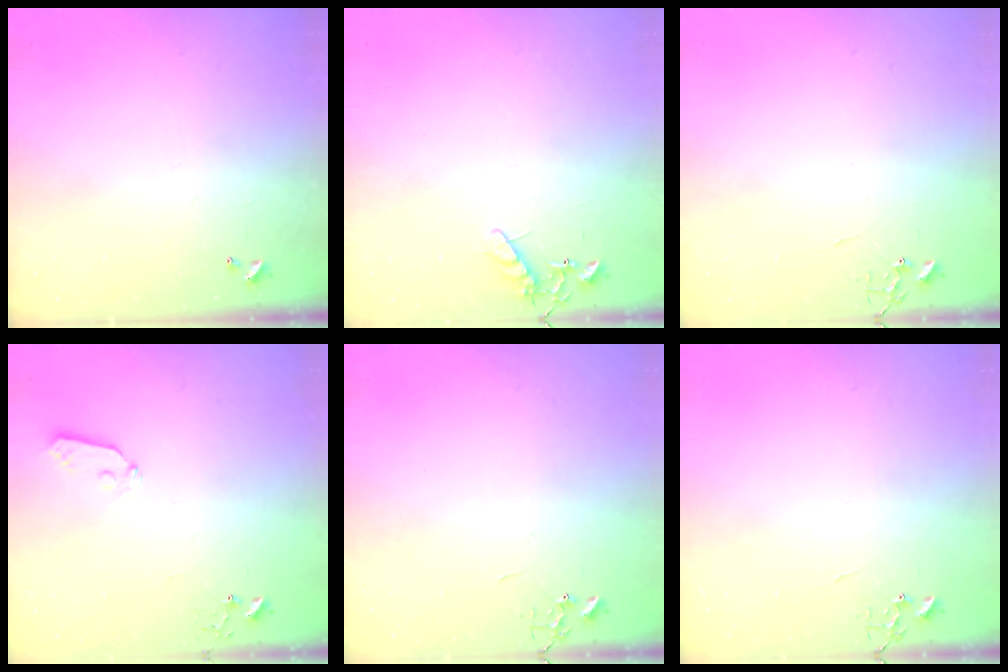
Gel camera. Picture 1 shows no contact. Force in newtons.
{"total": 8.1, "press": 8.1, "slide": 0.3}
{"total": 0.0}
{"total": 4.6, "press": 4.6, "slide": 0.3}
{"total": 0.0}
{"total": 0.0}